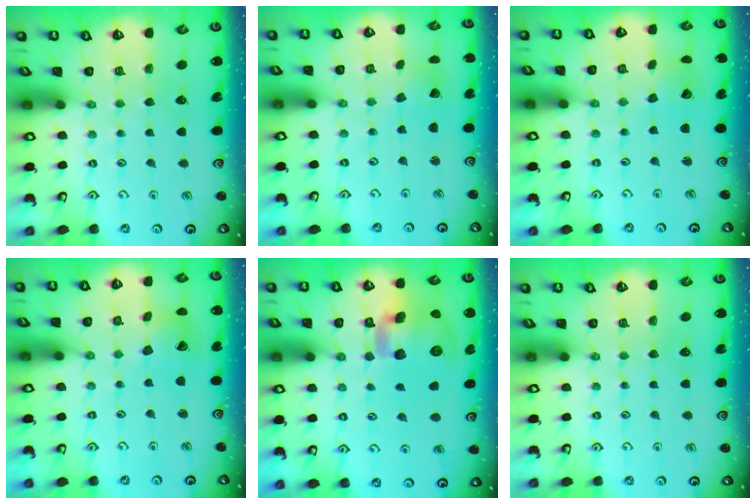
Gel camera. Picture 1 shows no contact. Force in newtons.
{"total": 2.0, "press": 2.0, "slide": 0.1}
{"total": 2.2, "press": 2.2, "slide": 0.3}
{"total": 9.8, "press": 9.7, "slide": 1.1}
{"total": 16.5, "press": 16.3, "slide": 2.6}
{"total": 0.0}